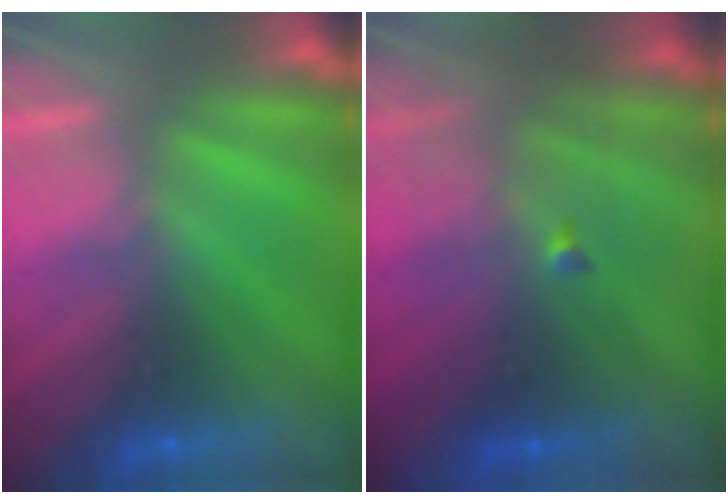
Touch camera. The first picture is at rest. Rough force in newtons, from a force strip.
{"total": 3.9}